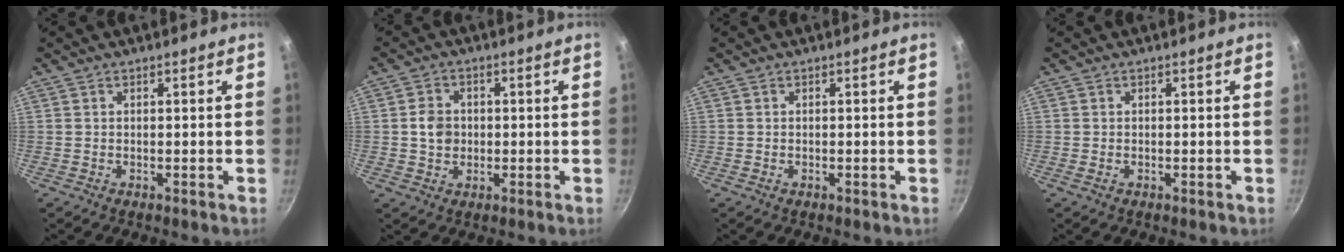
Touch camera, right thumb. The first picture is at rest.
{"total": 4.6, "force": [0.3, 3.8, 2.5], "torque": [-0.029, 0.003, 0.004]}
{"total": 0.0}
{"total": 0.6, "force": [-0.2, 0.2, 0.5], "torque": [-0.008, 0.000, -0.005]}